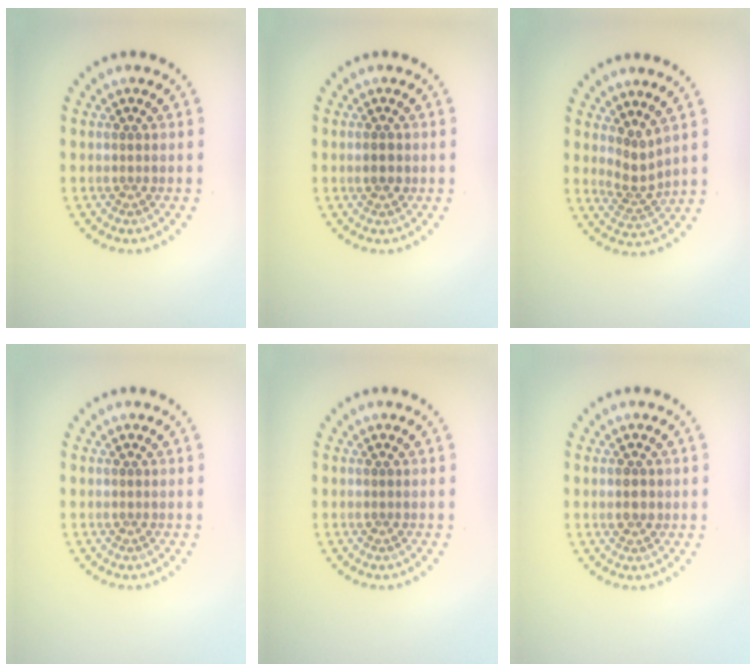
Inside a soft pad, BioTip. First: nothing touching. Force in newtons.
{"total": 1.8, "press": 1.8, "slide": 0.1}
{"total": 2.3, "press": 1.5, "slide": 1.7}
{"total": 0.0}
{"total": 0.0}
{"total": 1.2, "press": 1.2, "slide": 0.2}